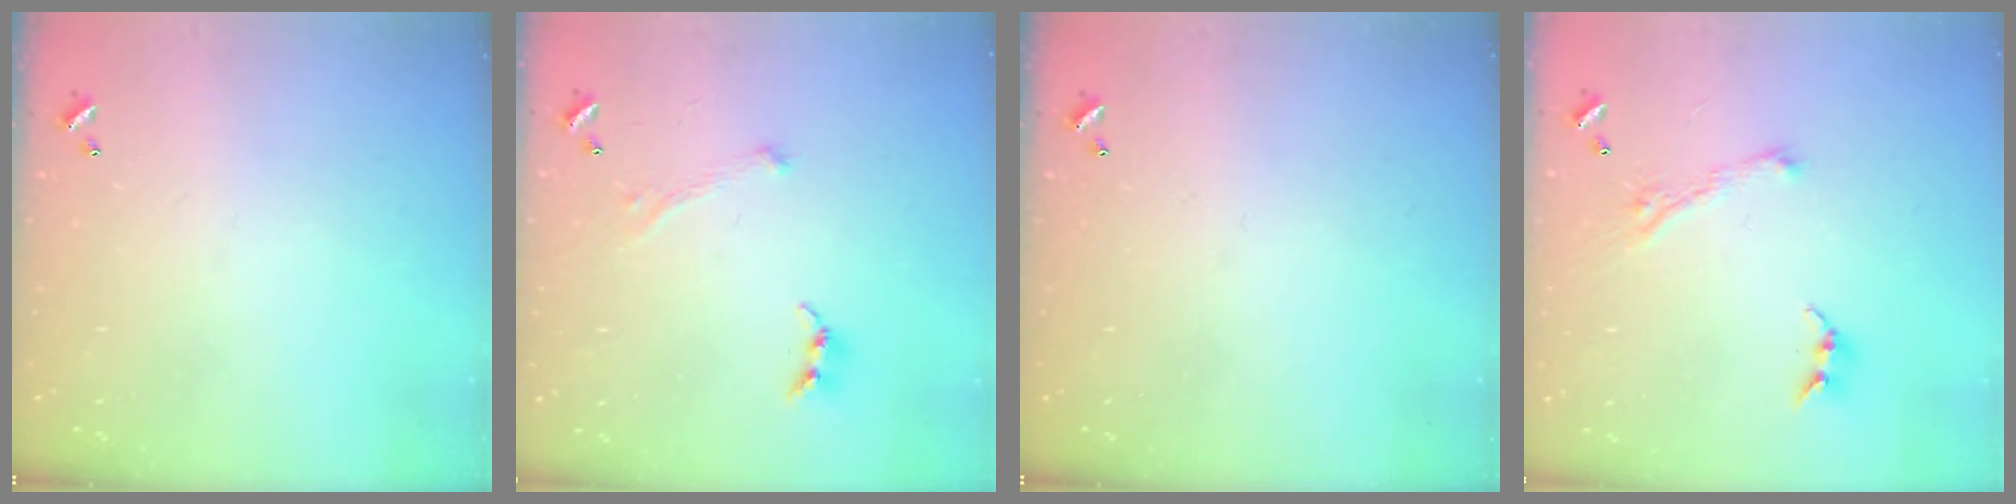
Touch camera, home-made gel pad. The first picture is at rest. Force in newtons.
{"total": 0.8, "press": 0.7, "slide": 0.4}
{"total": 0.0}
{"total": 3.7, "press": 3.6, "slide": 0.7}